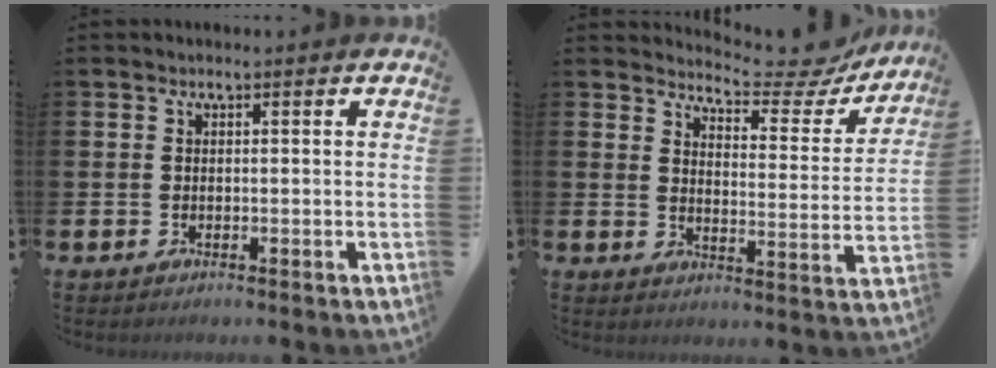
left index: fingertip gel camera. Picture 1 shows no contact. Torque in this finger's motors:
{"motor_torque": [1.00, -1.14, 0.12, 0.01]}